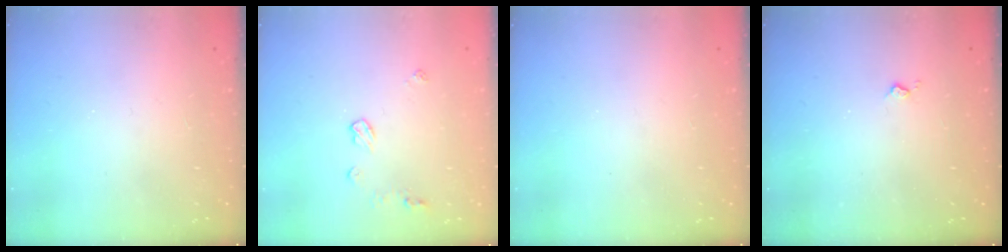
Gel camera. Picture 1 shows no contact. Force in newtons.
{"total": 6.5, "press": 6.5, "slide": 0.2}
{"total": 0.0}
{"total": 2.4, "press": 2.3, "slide": 0.5}